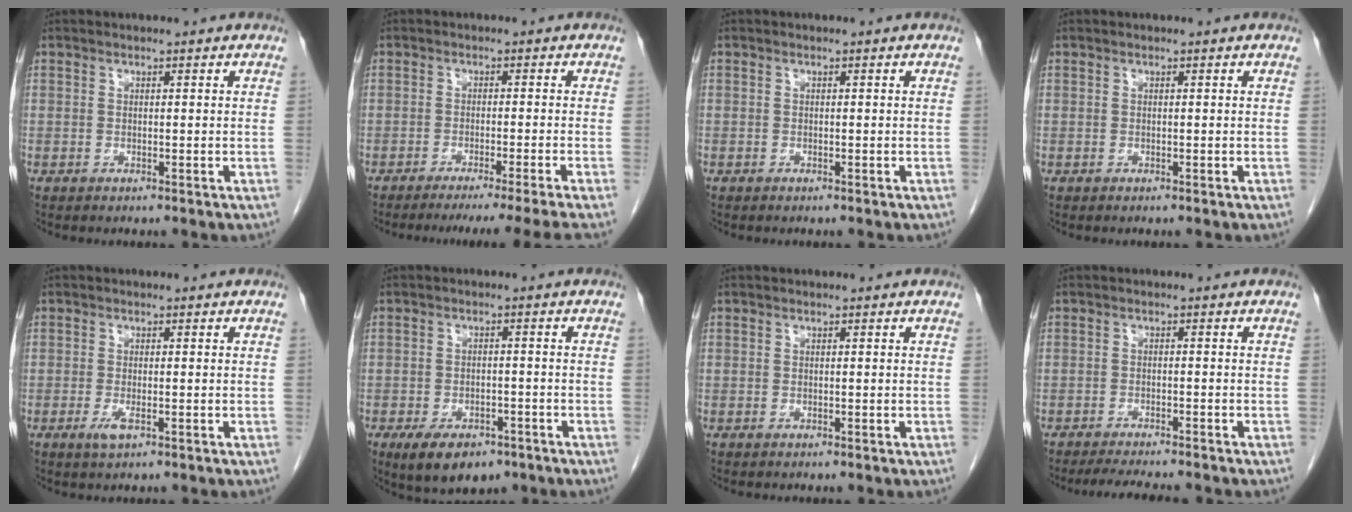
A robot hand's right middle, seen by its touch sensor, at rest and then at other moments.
{"total": 11.7, "force": [-10.1, -2.8, 5.1], "torque": [-0.046, -0.030, -0.138]}
{"total": 0.0}
{"total": 0.0}
{"total": 2.0, "force": [-0.8, 0.5, 1.8], "torque": [-0.036, -0.004, -0.013]}
{"total": 8.3, "force": [-5.5, 4.2, 4.6], "torque": [-0.076, -0.005, -0.082]}
{"total": 0.0}
{"total": 7.1, "force": [-6.3, 0.6, 3.2], "torque": [-0.046, -0.016, -0.095]}